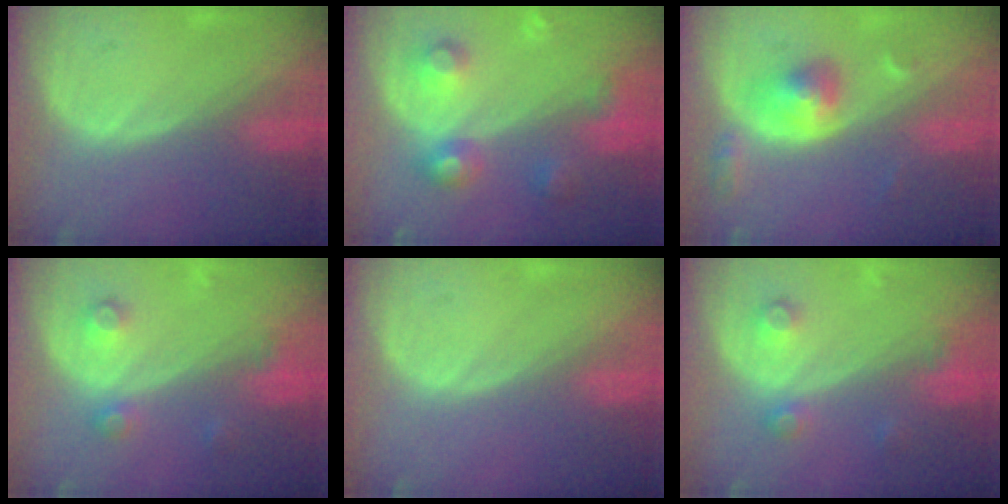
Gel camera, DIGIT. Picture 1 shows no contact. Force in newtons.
{"total": 6.1, "press": 6.0, "slide": 0.3}
{"total": 5.2, "press": 4.9, "slide": 1.8}
{"total": 3.7, "press": 3.4, "slide": 1.5}
{"total": 0.0}
{"total": 3.7, "press": 3.4, "slide": 1.5}